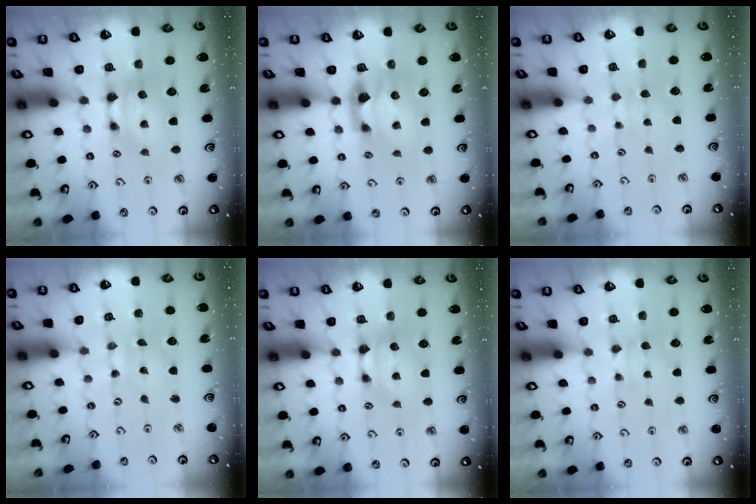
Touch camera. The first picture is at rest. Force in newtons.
{"total": 2.3, "press": 2.1, "slide": 0.8}
{"total": 4.6, "press": 4.5, "slide": 0.2}
{"total": 7.1, "press": 7.1, "slide": 0.4}
{"total": 0.0}
{"total": 1.6, "press": 1.5, "slide": 0.5}